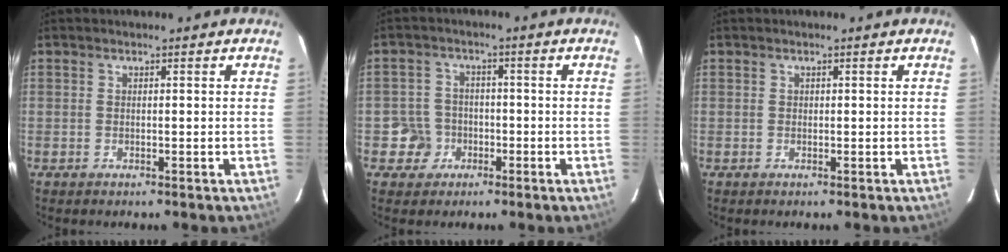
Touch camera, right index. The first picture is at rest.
{"total": 4.9, "force": [-2.0, 4.5, 0.1], "torque": [-0.006, 0.019, -0.035]}
{"total": 0.0}